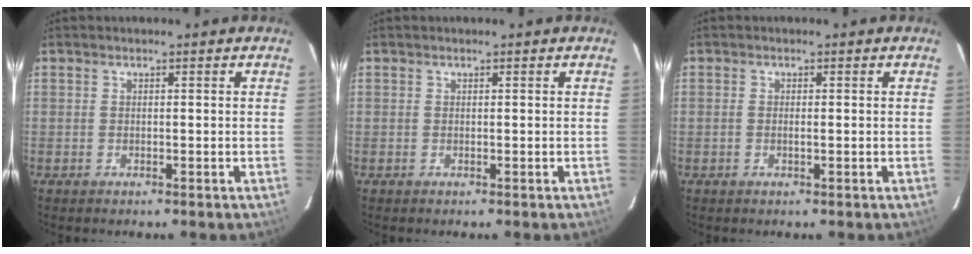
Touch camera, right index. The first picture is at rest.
{"total": 0.0}
{"total": 0.7, "force": [-0.1, 0.1, 0.7], "torque": [-0.015, 0.002, -0.003]}